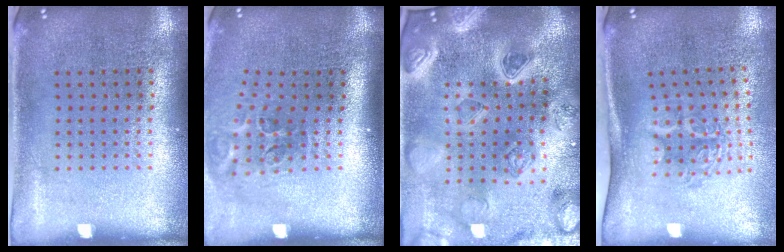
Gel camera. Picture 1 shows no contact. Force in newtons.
{"total": 2.0, "press": 1.2, "slide": 1.7}
{"total": 4.8, "press": 4.2, "slide": 2.4}
{"total": 1.8, "press": 1.2, "slide": 1.4}